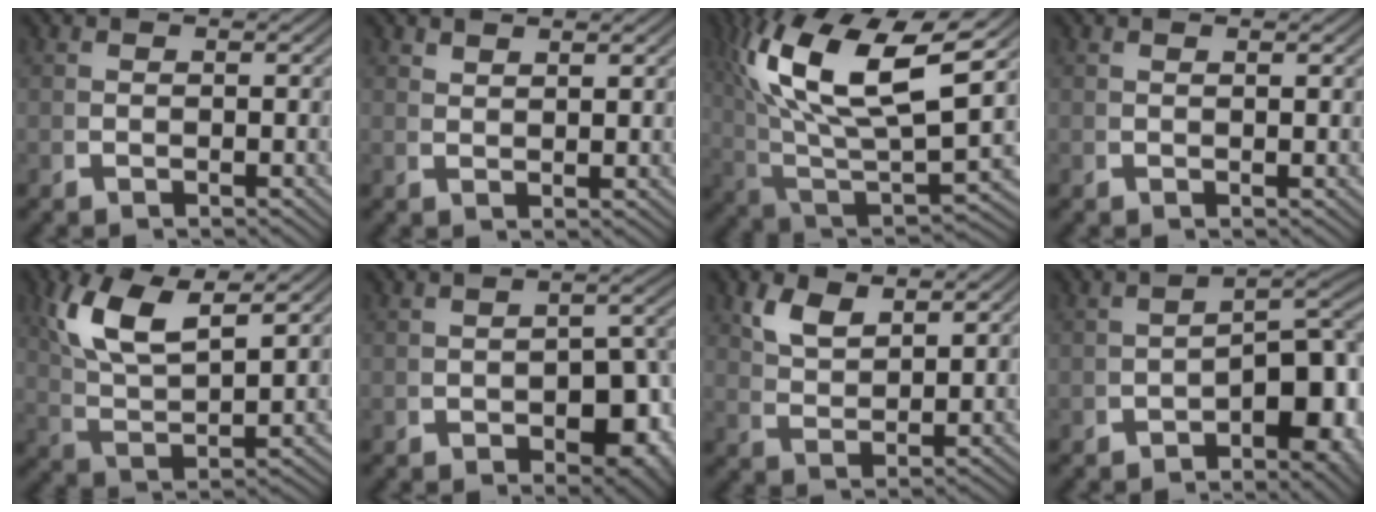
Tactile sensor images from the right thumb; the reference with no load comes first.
{"total": 1.8, "force": [1.7, -0.3, 0.3], "torque": [-0.001, 0.005, 0.038]}
{"total": 14.3, "force": [1.6, 8.2, 11.6], "torque": [-0.245, -0.047, 0.060]}
{"total": 0.6, "force": [0.4, -0.1, 0.4], "torque": [-0.006, 0.001, 0.010]}
{"total": 9.2, "force": [3.2, 5.3, 6.8], "torque": [-0.159, -0.017, 0.065]}
{"total": 5.5, "force": [-1.4, 3.1, 4.3], "torque": [-0.052, -0.019, -0.008]}
{"total": 3.7, "force": [3.0, 0.9, 2.0], "torque": [-0.043, -0.002, 0.070]}
{"total": 7.7, "force": [-2.3, 3.7, 6.4], "torque": [-0.080, -0.024, -0.023]}